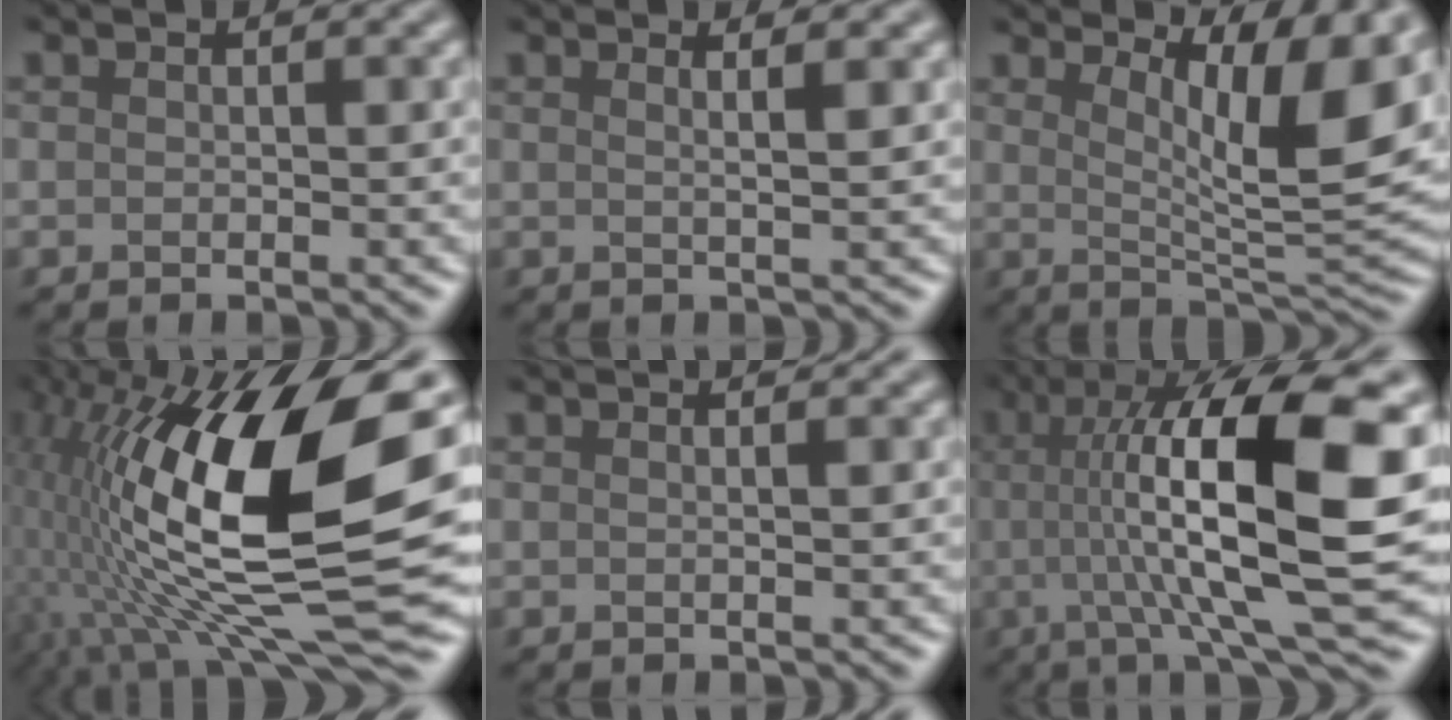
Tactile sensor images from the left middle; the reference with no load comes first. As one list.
[{"total": 2.6, "force": [1.2, 0.9, 2.1], "torque": [-0.019, 0.015, -0.010]}, {"total": 9.7, "force": [3.5, 2.4, 8.8], "torque": [-0.133, -0.001, 0.064]}, {"total": 19.3, "force": [1.5, 8.5, 17.3], "torque": [-0.330, 0.005, 0.022]}, {"total": 1.1, "force": [0.4, 0.5, 0.9], "torque": [-0.006, 0.005, -0.008]}, {"total": 14.8, "force": [1.7, 3.6, 14.2], "torque": [-0.199, 0.011, 0.025]}]